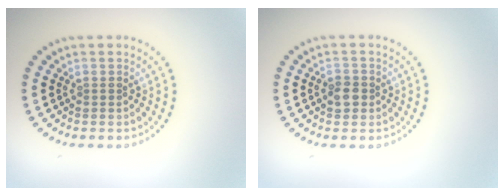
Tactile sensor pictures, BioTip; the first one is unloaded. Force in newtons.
{"total": 1.7, "press": 1.6, "slide": 0.5}